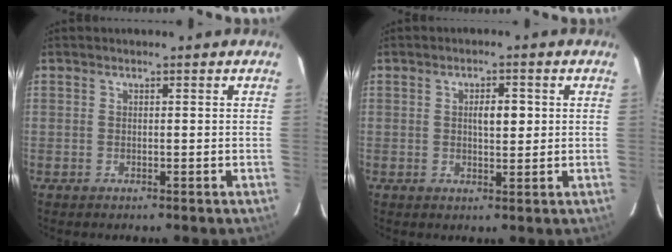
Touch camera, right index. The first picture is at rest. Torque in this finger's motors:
{"motor_torque": [0.78, 0.16, 0.40, 0.07]}